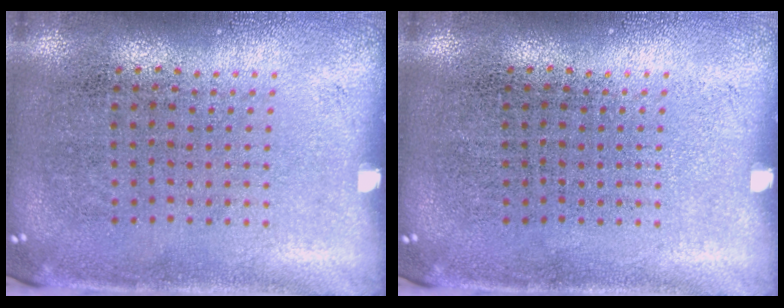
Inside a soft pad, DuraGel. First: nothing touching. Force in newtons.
{"total": 0.0}